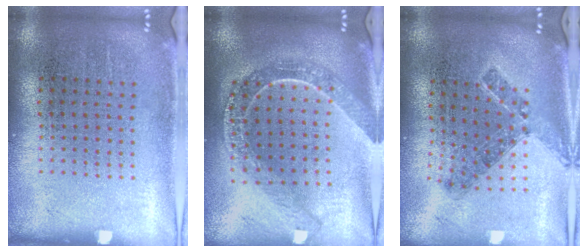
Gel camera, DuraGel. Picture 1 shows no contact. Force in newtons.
{"total": 2.2, "press": 1.9, "slide": 1.1}
{"total": 0.8, "press": 0.8, "slide": 0.3}